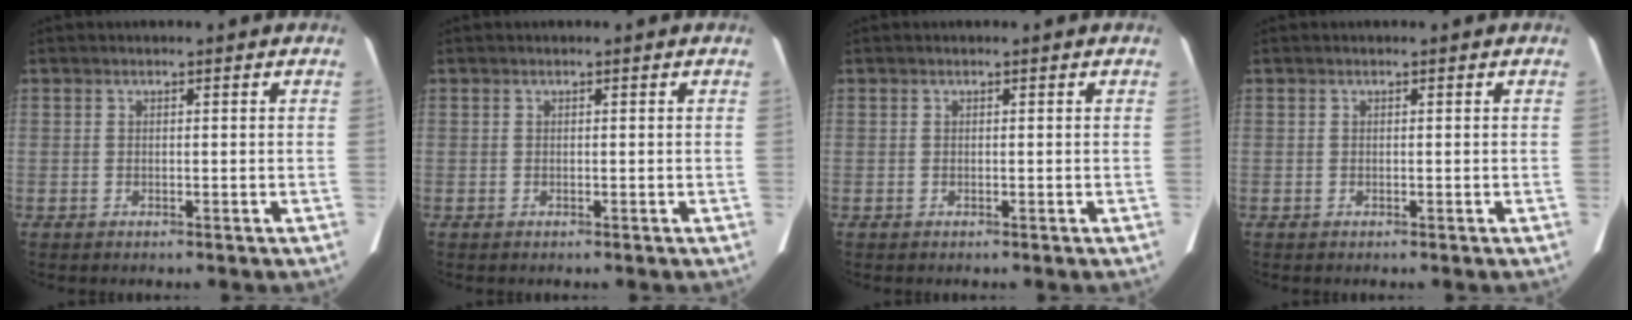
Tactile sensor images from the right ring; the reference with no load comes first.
{"total": 0.0}
{"total": 0.0}
{"total": 0.0}